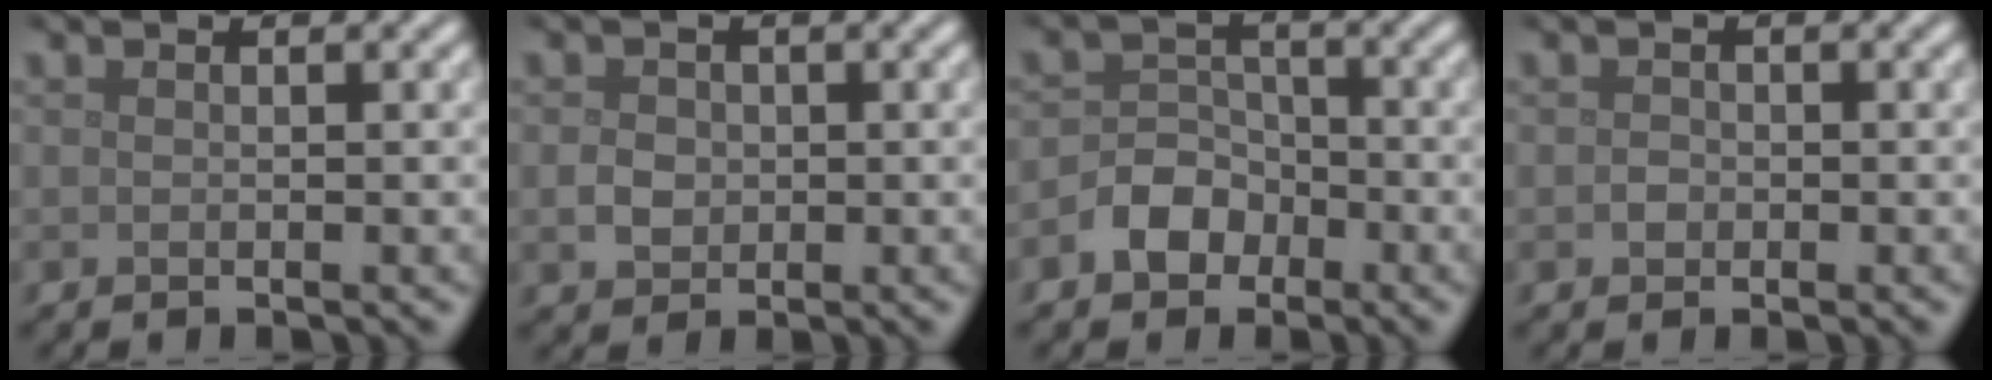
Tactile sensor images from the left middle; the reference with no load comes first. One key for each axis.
{"total": 1.8, "fx": -0.2, "fy": 1.6, "fz": 0.8, "tx": -0.012, "ty": -0.001, "tz": -0.006}
{"total": 3.3, "fx": -1.8, "fy": 2.5, "fz": 1.2, "tx": -0.016, "ty": 0.008, "tz": -0.035}
{"total": 0.8, "fx": -0.3, "fy": 0.7, "fz": 0.3, "tx": -0.004, "ty": -0.003, "tz": -0.008}